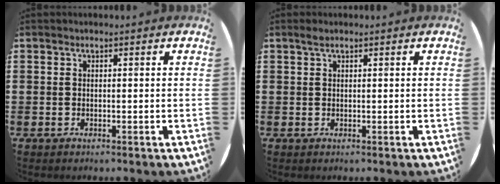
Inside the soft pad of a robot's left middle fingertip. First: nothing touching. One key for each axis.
{"total": 0.8, "fx": 0.6, "fy": 0.1, "fz": 0.5, "tx": -0.011, "ty": 0.002, "tz": 0.010}